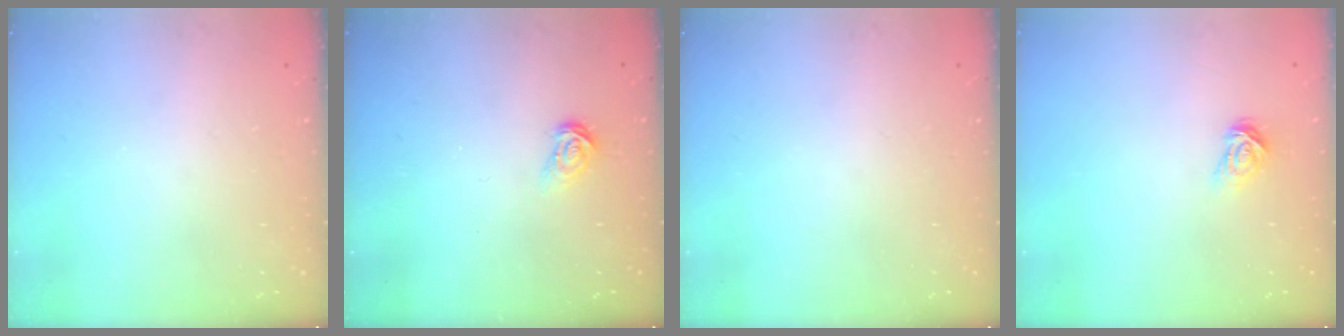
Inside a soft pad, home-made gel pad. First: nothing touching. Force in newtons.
{"total": 3.7, "press": 3.7, "slide": 0.2}
{"total": 0.0}
{"total": 3.8, "press": 3.8, "slide": 0.4}